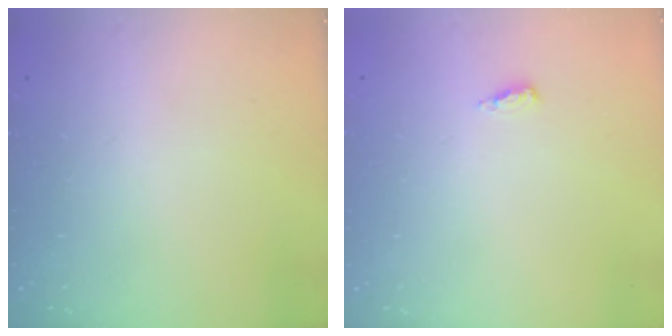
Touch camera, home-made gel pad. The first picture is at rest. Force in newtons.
{"total": 2.7, "press": 2.5, "slide": 1.0}